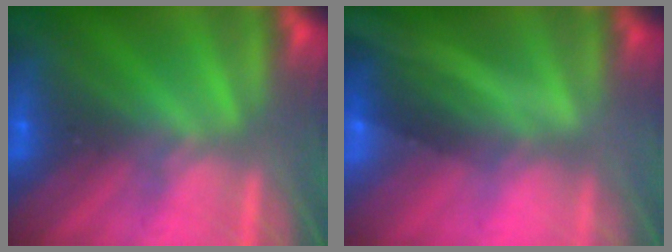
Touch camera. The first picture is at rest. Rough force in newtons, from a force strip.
{"total": 2.1}